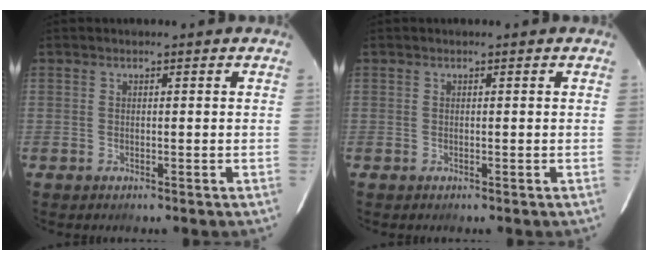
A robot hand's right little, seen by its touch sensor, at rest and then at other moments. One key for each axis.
{"total": 0.0}